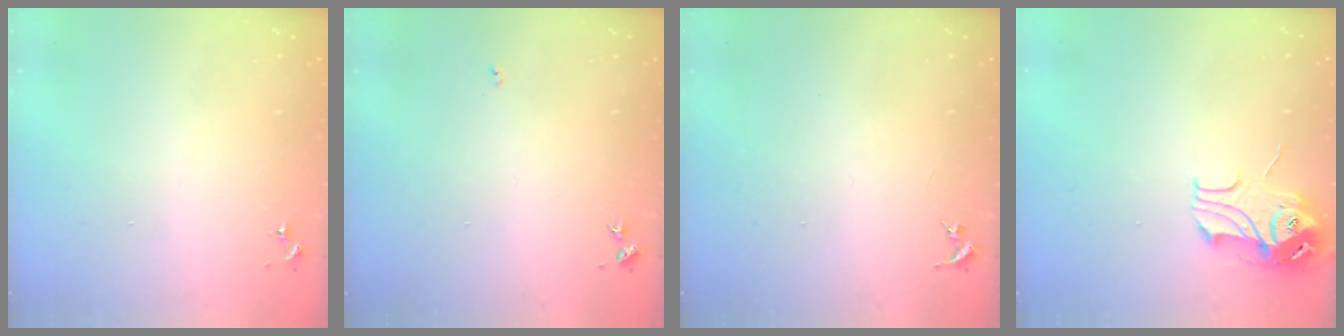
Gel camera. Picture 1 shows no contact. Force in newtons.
{"total": 3.0, "press": 3.0, "slide": 0.4}
{"total": 0.0}
{"total": 10.9, "press": 10.9, "slide": 1.1}